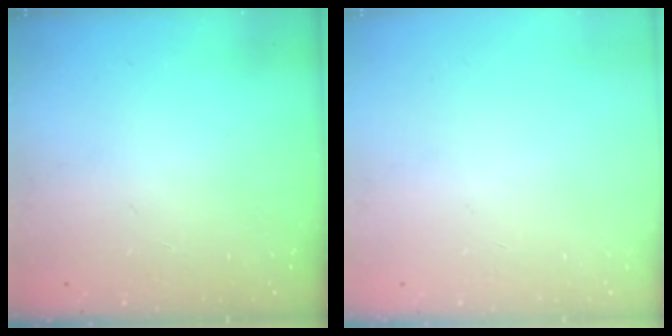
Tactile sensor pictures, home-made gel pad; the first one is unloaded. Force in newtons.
{"total": 0.0}